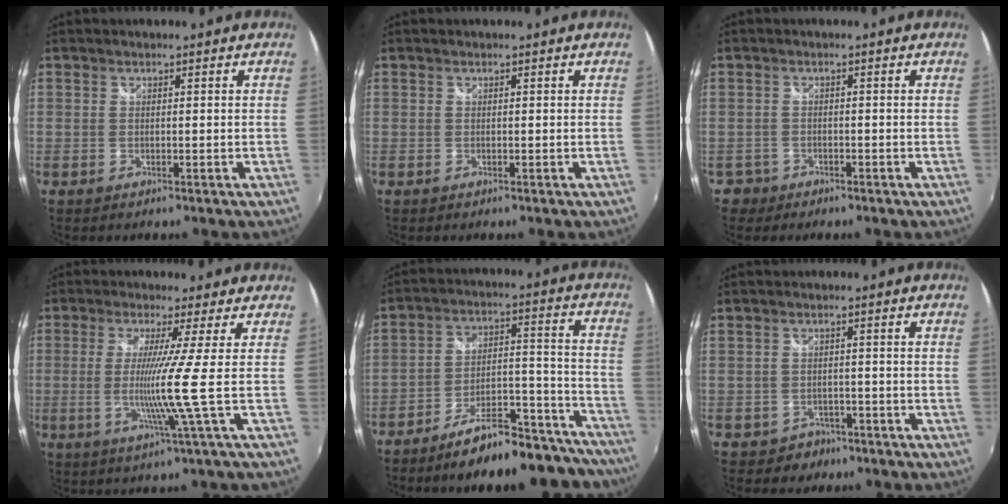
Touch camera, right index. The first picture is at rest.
{"total": 0.0}
{"total": 2.6, "force": [-1.3, 2.2, -0.1], "torque": [-0.004, 0.008, -0.023]}
{"total": 6.6, "force": [-0.4, -3.1, 5.9], "torque": [-0.107, -0.017, -0.016]}
{"total": 22.6, "force": [-20.2, 5.7, 8.5], "torque": [-0.105, 0.043, -0.266]}
{"total": 3.9, "force": [-2.3, 3.1, 0.1], "torque": [-0.016, 0.005, -0.033]}